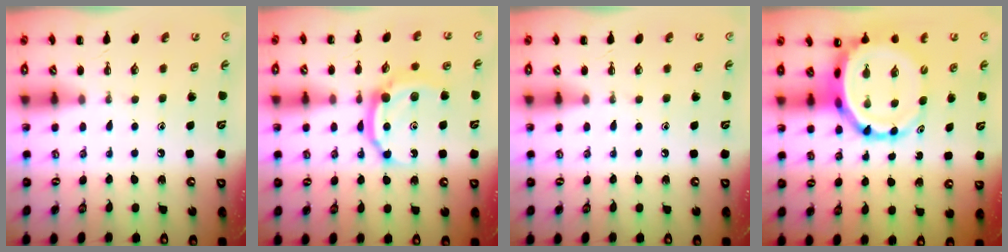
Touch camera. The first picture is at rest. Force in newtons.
{"total": 9.9, "press": 9.9, "slide": 0.9}
{"total": 0.0}
{"total": 8.2, "press": 7.8, "slide": 2.4}